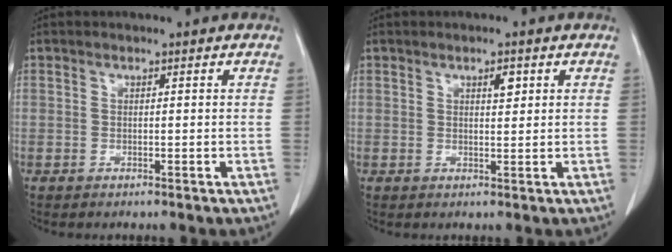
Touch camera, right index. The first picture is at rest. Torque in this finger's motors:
{"motor_torque": [0.01, 0.09, -0.07, 0.00]}